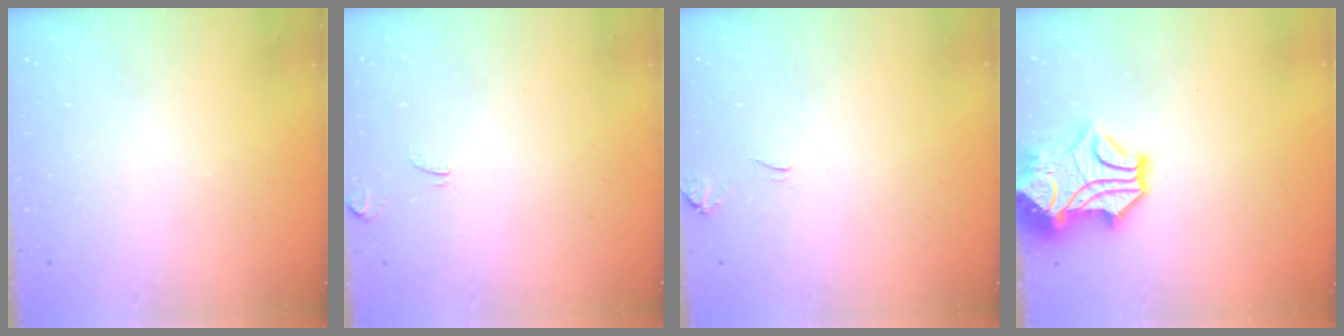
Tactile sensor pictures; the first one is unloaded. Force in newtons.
{"total": 2.0, "press": 2.0, "slide": 0.4}
{"total": 0.6, "press": 0.1, "slide": 0.6}
{"total": 7.0, "press": 6.8, "slide": 1.6}